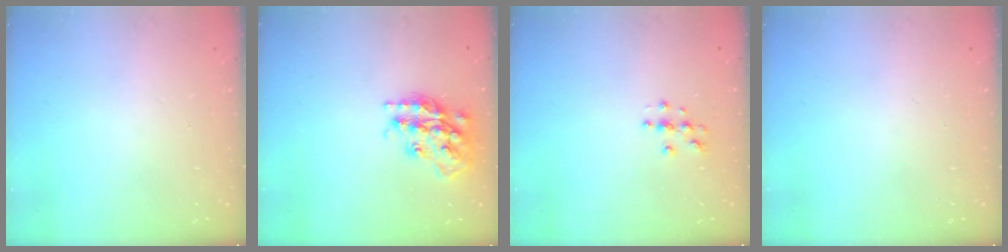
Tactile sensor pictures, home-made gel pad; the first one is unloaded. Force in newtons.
{"total": 18.6, "press": 18.5, "slide": 1.5}
{"total": 3.7, "press": 3.7, "slide": 0.5}
{"total": 0.0}